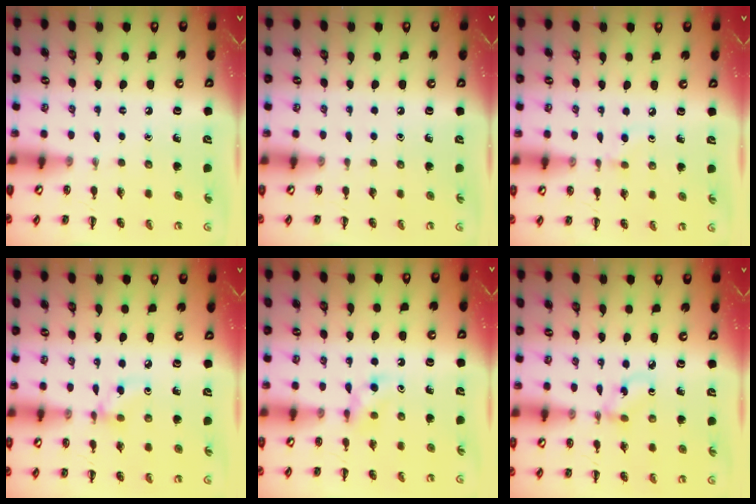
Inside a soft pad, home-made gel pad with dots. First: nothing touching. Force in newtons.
{"total": 0.0}
{"total": 2.7, "press": 2.5, "slide": 1.0}
{"total": 3.0, "press": 2.8, "slide": 1.2}
{"total": 4.0, "press": 3.8, "slide": 1.4}
{"total": 1.6, "press": 1.4, "slide": 0.6}